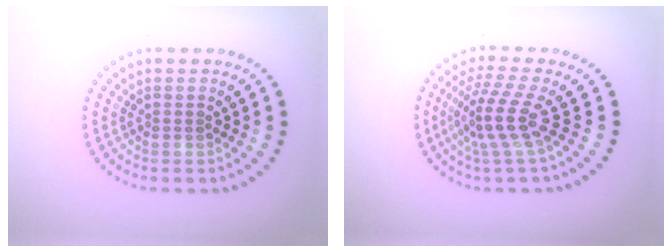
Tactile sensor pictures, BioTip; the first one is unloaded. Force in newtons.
{"total": 3.9, "press": 2.7, "slide": 2.8}